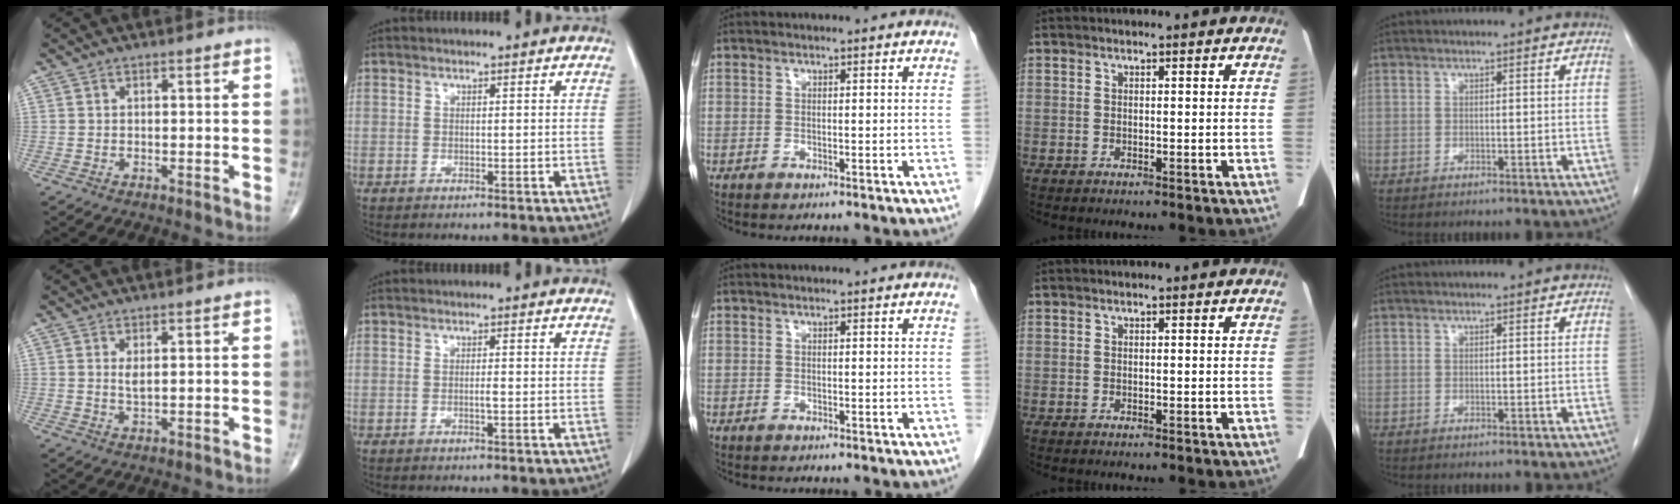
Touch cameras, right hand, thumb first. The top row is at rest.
{"thumb": {"total": 1.6, "force": [0.5, 0.4, 1.4], "torque": [-0.028, -0.007, 0.013]}, "index": {"total": 0.8, "force": [-0.2, 0.0, 0.7], "torque": [-0.014, 0.000, -0.004]}}